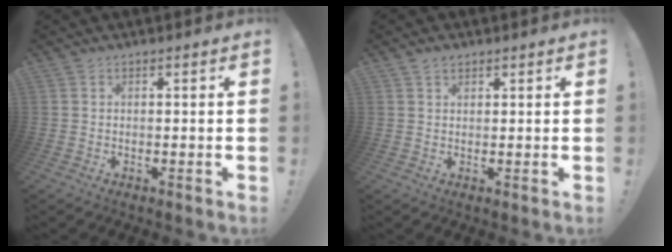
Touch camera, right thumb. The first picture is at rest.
{"total": 2.1, "force": [1.5, 1.2, 0.8], "torque": [-0.015, -0.001, 0.028]}